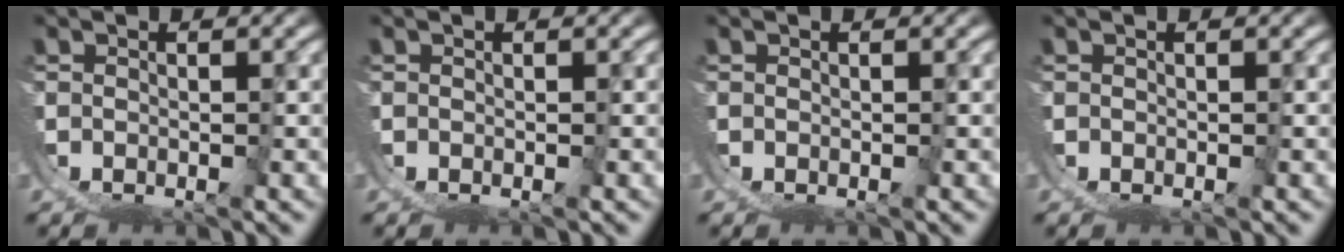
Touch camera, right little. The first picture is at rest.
{"total": 0.0}
{"total": 0.0}
{"total": 0.0}